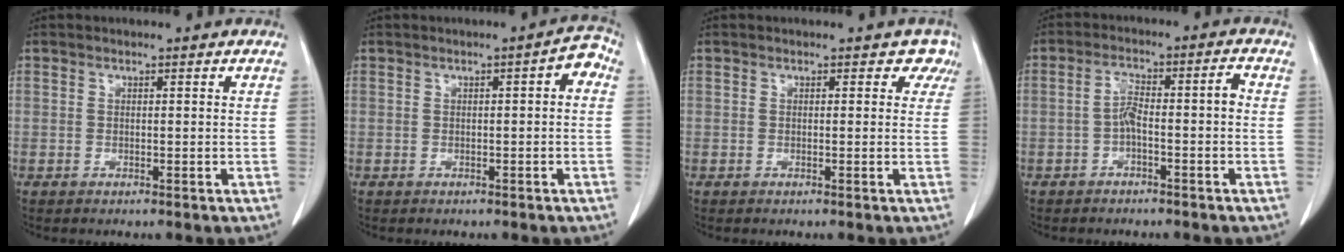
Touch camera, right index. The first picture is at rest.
{"total": 2.8, "force": [0.1, 0.8, 2.7], "torque": [-0.026, 0.012, -0.004]}
{"total": 1.9, "force": [1.0, 1.5, 0.6], "torque": [0.016, -0.001, -0.005]}
{"total": 4.9, "force": [-1.3, 1.0, 4.6], "torque": [-0.086, 0.025, -0.021]}